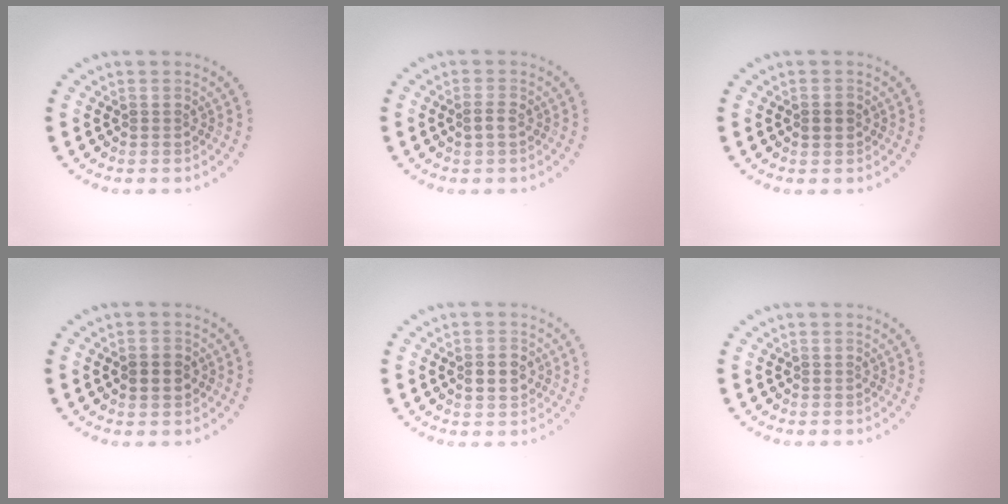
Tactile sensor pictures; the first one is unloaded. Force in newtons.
{"total": 1.1, "press": 1.0, "slide": 0.4}
{"total": 1.0, "press": 1.0, "slide": 0.0}
{"total": 2.4, "press": 2.4, "slide": 0.0}
{"total": 2.6, "press": 2.6, "slide": 0.2}
{"total": 0.0}